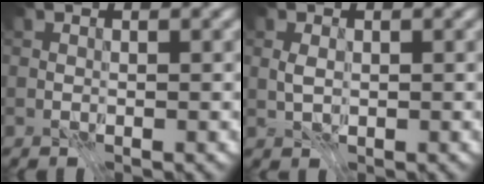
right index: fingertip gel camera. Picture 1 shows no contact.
{"total": 1.2, "force": [-0.2, 0.8, 0.9], "torque": [-0.020, -0.001, -0.004]}